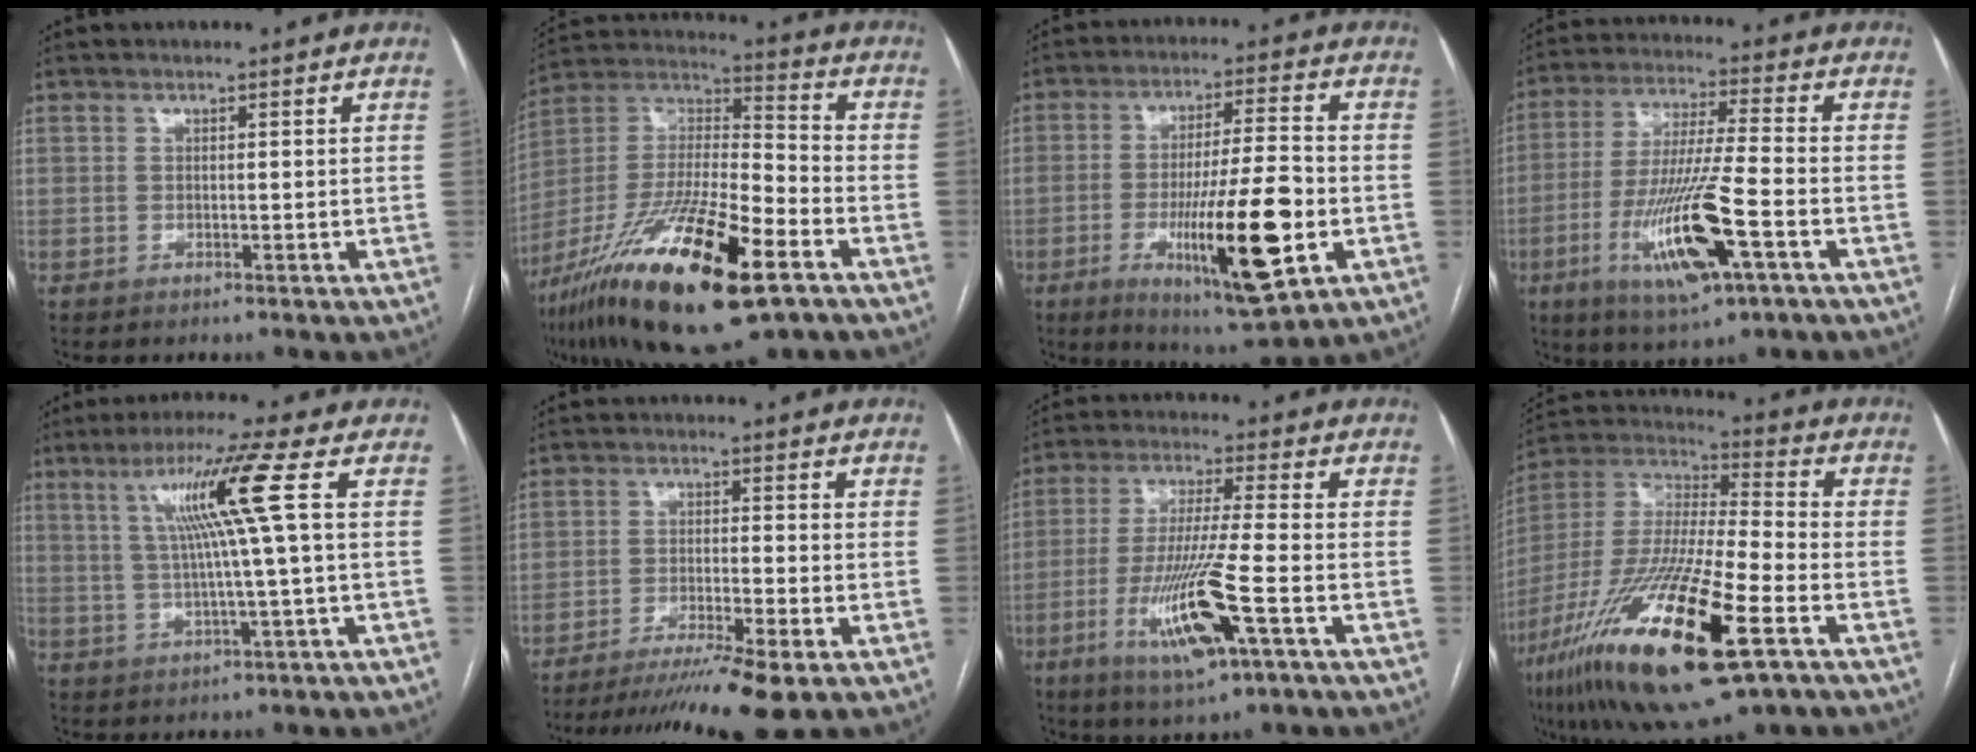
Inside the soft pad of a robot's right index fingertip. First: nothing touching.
{"total": 26.3, "force": [-14.0, 5.4, 21.5], "torque": [-0.417, -0.041, -0.248]}
{"total": 17.0, "force": [-5.0, 2.1, 16.1], "torque": [-0.277, -0.019, -0.073]}
{"total": 15.5, "force": [-5.9, 1.4, 14.3], "torque": [-0.288, -0.023, -0.102]}
{"total": 9.6, "force": [2.5, -2.0, 9.1], "torque": [-0.158, 0.012, 0.052]}
{"total": 11.2, "force": [-8.5, -0.6, 7.3], "torque": [-0.112, -0.023, -0.135]}
{"total": 13.4, "force": [-5.0, 0.5, 12.4], "torque": [-0.251, -0.023, -0.090]}
{"total": 27.7, "force": [-12.9, 5.2, 23.9], "torque": [-0.484, -0.062, -0.230]}